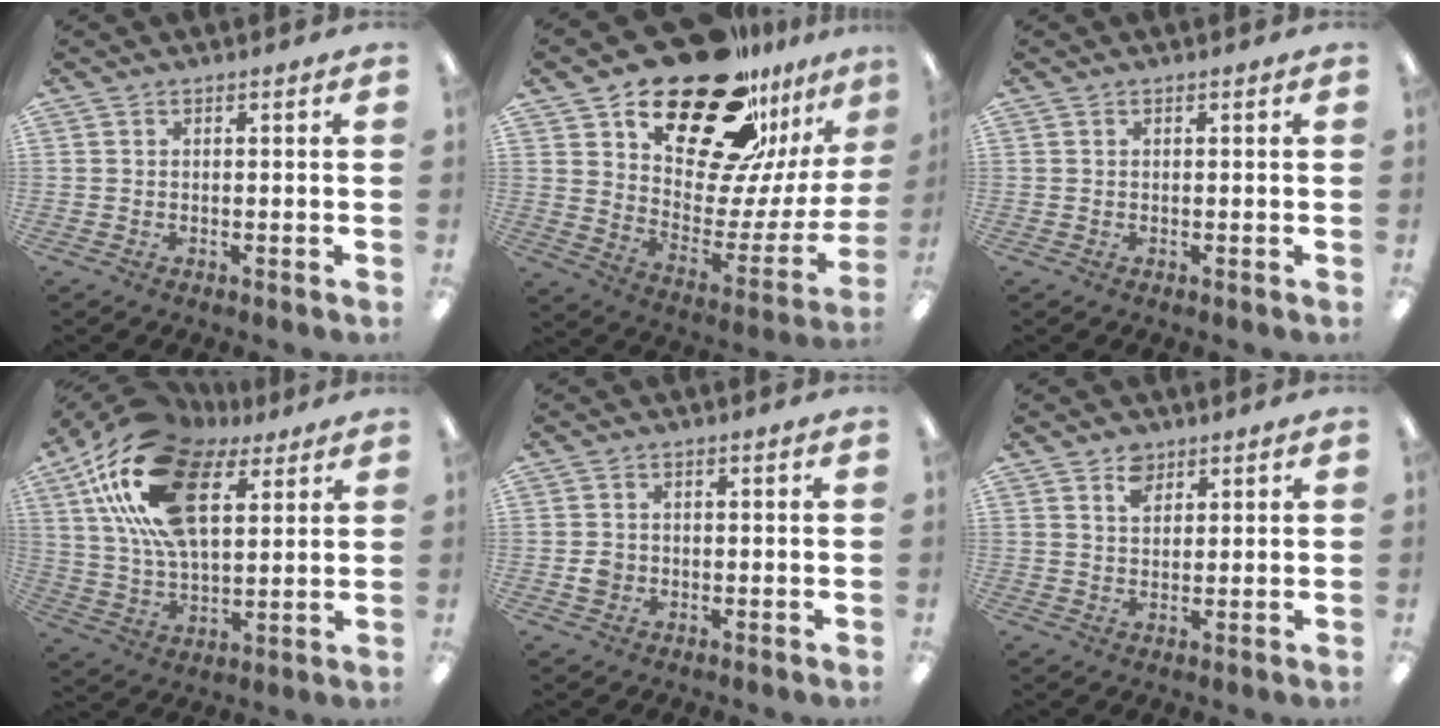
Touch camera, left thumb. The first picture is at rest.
{"total": 27.2, "force": [20.2, 12.9, 12.9], "torque": [-0.185, -0.134, 0.355]}
{"total": 0.0}
{"total": 24.3, "force": [12.0, 12.3, 17.2], "torque": [-0.339, -0.036, 0.210]}
{"total": 2.4, "force": [-0.2, 2.3, 0.9], "torque": [-0.009, 0.001, -0.008]}
{"total": 4.5, "force": [3.1, 2.7, 1.8], "torque": [-0.027, -0.007, 0.055]}